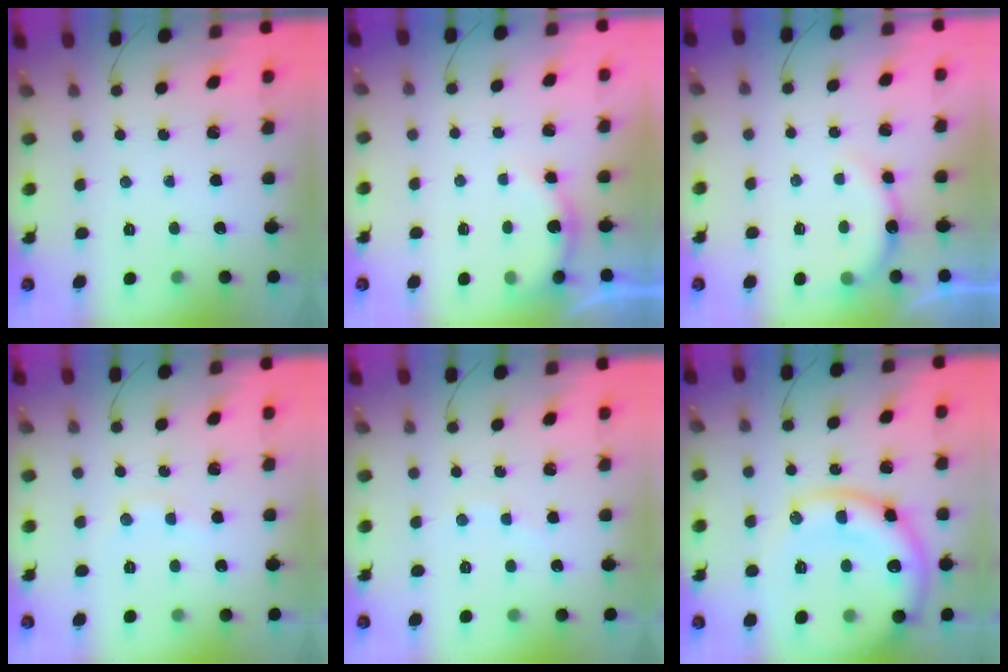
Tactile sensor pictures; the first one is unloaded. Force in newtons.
{"total": 6.1, "press": 6.0, "slide": 0.9}
{"total": 5.6, "press": 5.6, "slide": 0.6}
{"total": 4.8, "press": 4.7, "slide": 1.3}
{"total": 2.3, "press": 2.1, "slide": 0.7}
{"total": 21.5, "press": 21.4, "slide": 2.2}